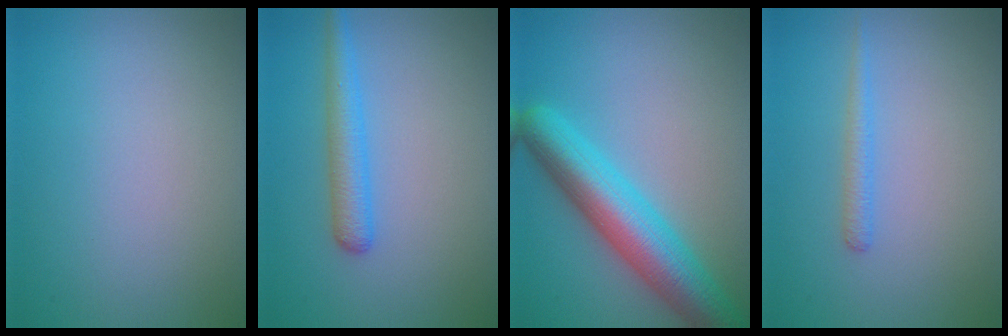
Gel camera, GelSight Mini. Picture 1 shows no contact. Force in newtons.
{"total": 2.8, "press": 2.8, "slide": 0.1}
{"total": 7.5, "press": 7.5, "slide": 0.3}
{"total": 1.3, "press": 1.3, "slide": 0.0}